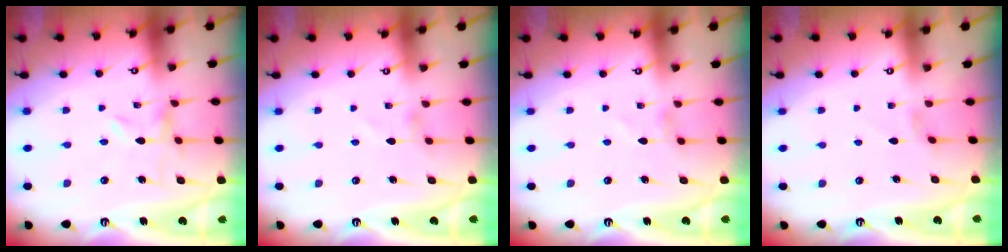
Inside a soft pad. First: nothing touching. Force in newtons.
{"total": 0.0}
{"total": 0.0}
{"total": 0.7, "press": 0.6, "slide": 0.4}